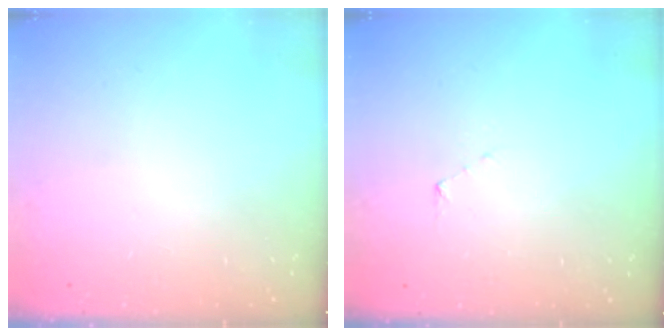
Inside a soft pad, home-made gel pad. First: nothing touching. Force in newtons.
{"total": 2.9, "press": 2.8, "slide": 0.3}